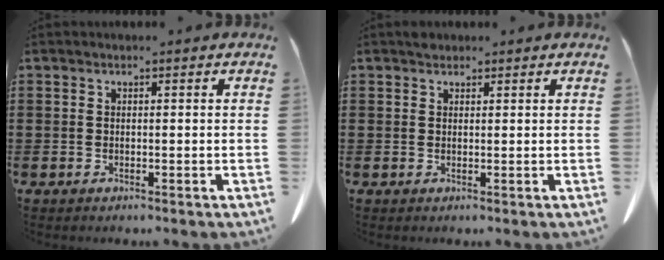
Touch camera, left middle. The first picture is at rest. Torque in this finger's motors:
{"motor_torque": [0.00, 0.02, 0.00, 0.00]}